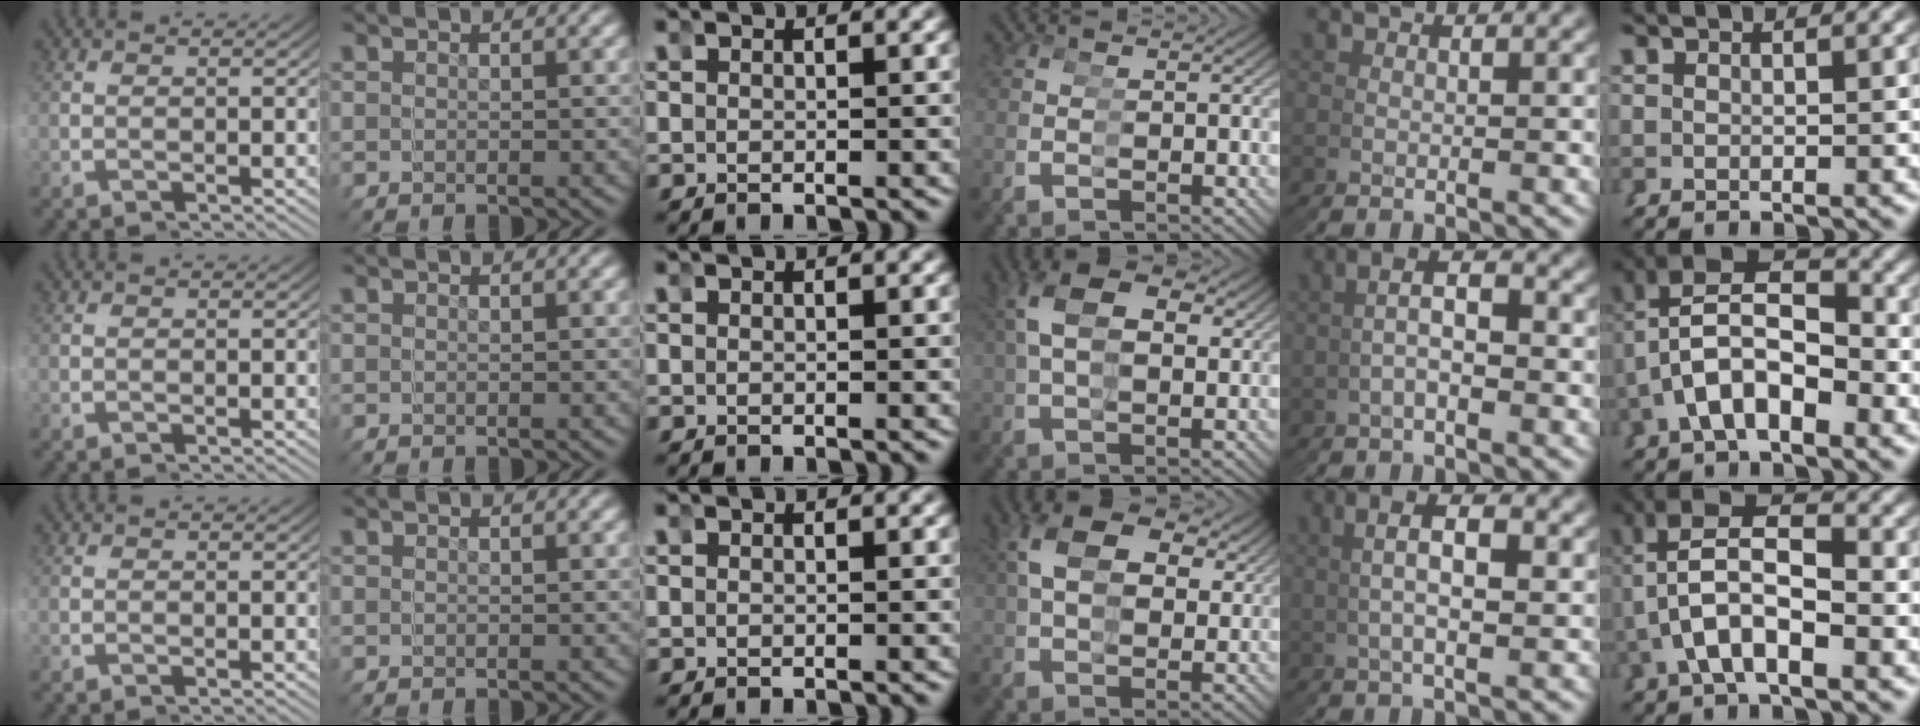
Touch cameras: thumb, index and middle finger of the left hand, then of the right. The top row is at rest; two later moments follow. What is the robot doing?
{"motion": "grasp_and_lifting", "object": "bandage"}